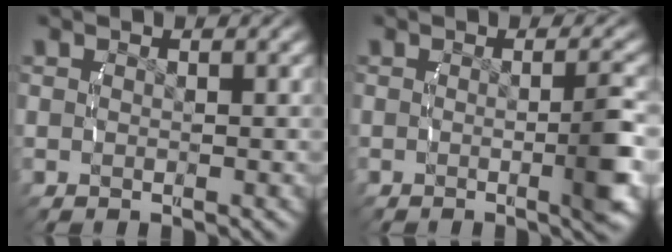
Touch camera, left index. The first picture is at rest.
{"total": 3.7, "force": [-0.8, 0.3, 3.6], "torque": [-0.048, 0.003, -0.017]}